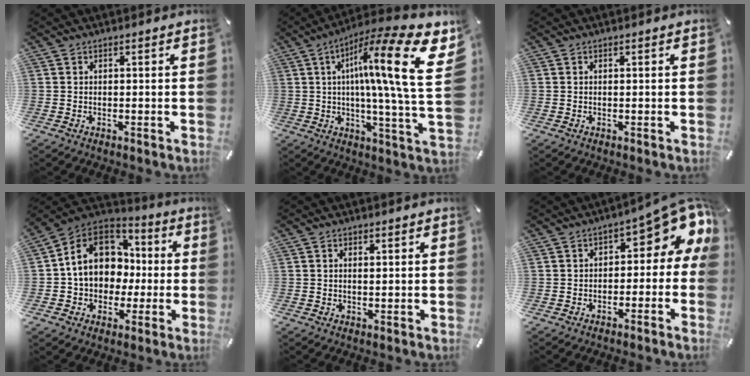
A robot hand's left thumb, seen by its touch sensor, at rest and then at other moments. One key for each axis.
{"total": 22.9, "fx": 6.6, "fy": 2.7, "fz": 21.7, "tx": -0.333, "ty": -0.043, "tz": 0.086}
{"total": 0.0}
{"total": 14.3, "fx": 0.6, "fy": 12.4, "fz": 7.0, "tx": -0.140, "ty": 0.011, "tz": 0.017}
{"total": 1.1, "fx": 0.3, "fy": 0.5, "fz": 0.9, "tx": -0.010, "ty": 0.000, "tz": 0.003}
{"total": 9.8, "fx": 3.4, "fy": 4.8, "fz": 7.8, "tx": -0.090, "ty": -0.030, "tz": 0.057}